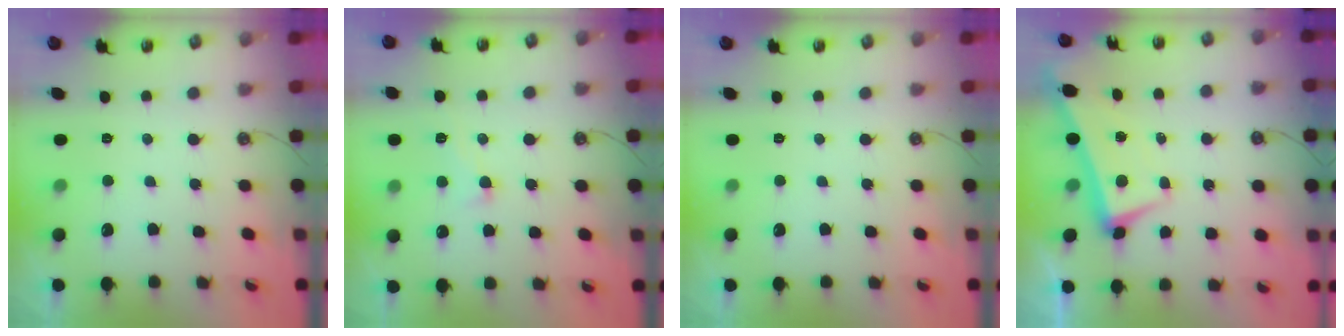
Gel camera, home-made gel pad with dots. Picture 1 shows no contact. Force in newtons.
{"total": 1.1, "press": 0.7, "slide": 0.9}
{"total": 0.0}
{"total": 2.1, "press": 2.0, "slide": 0.7}